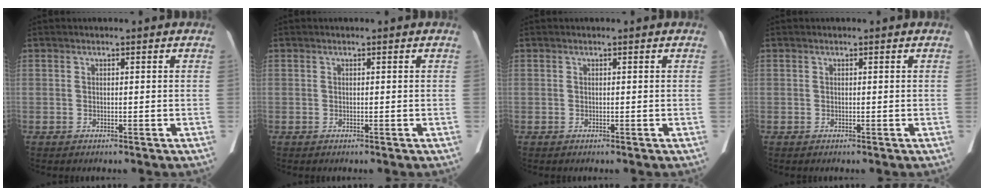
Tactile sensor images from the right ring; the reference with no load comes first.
{"total": 0.0}
{"total": 0.0}
{"total": 0.0}